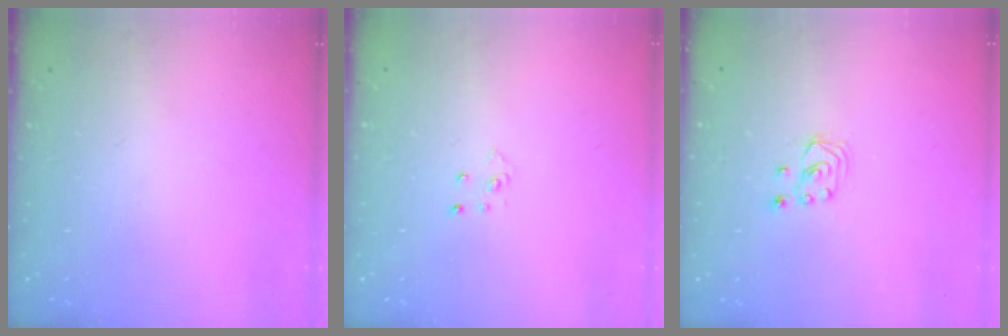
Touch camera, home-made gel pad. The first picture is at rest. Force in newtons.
{"total": 2.6, "press": 2.6, "slide": 0.3}
{"total": 2.7, "press": 2.7, "slide": 0.3}